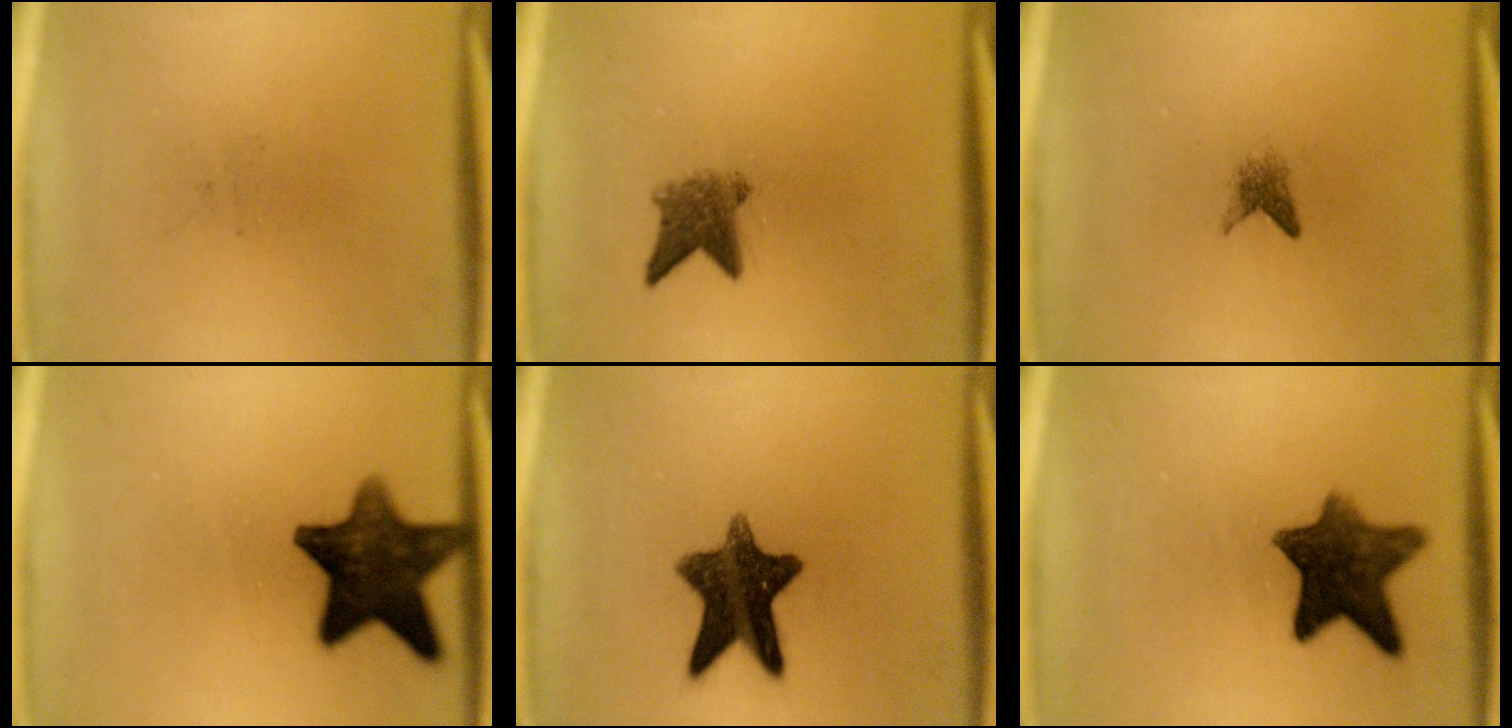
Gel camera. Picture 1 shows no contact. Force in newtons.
{"total": 4.0}
{"total": 1.5}
{"total": 13.0}
{"total": 11.8}
{"total": 10.2}